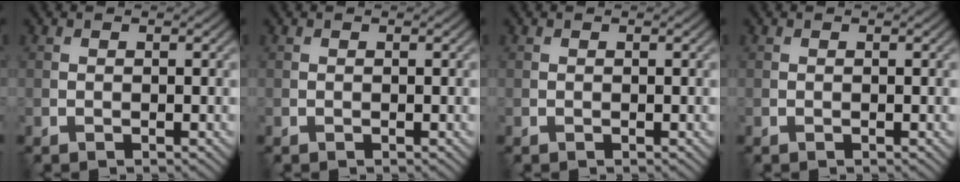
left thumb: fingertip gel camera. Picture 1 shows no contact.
{"total": 0.0}
{"total": 0.0}
{"total": 0.0}